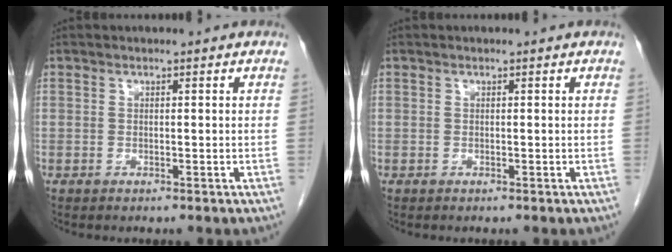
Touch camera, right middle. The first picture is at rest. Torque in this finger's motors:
{"motor_torque": [-0.02, -0.01, 0.00, 0.01]}